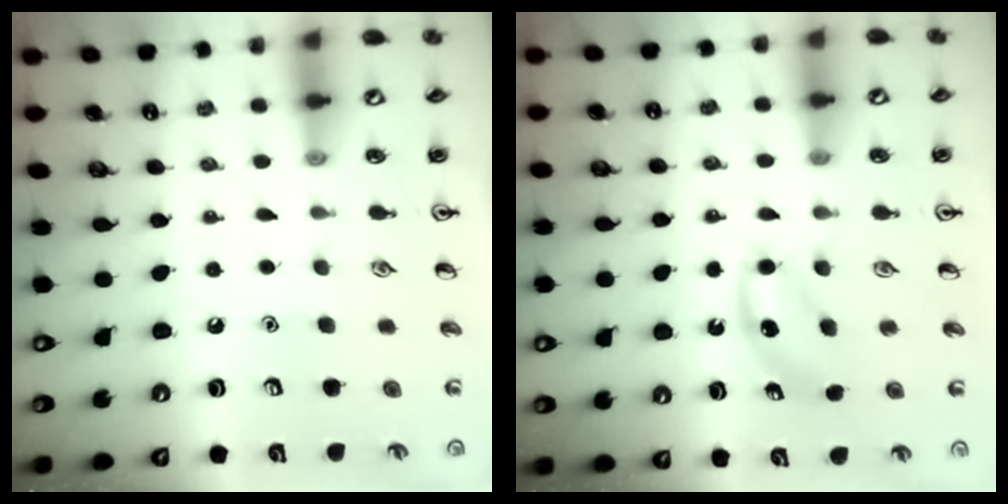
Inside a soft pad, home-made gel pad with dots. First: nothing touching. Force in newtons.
{"total": 4.5, "press": 4.2, "slide": 1.4}